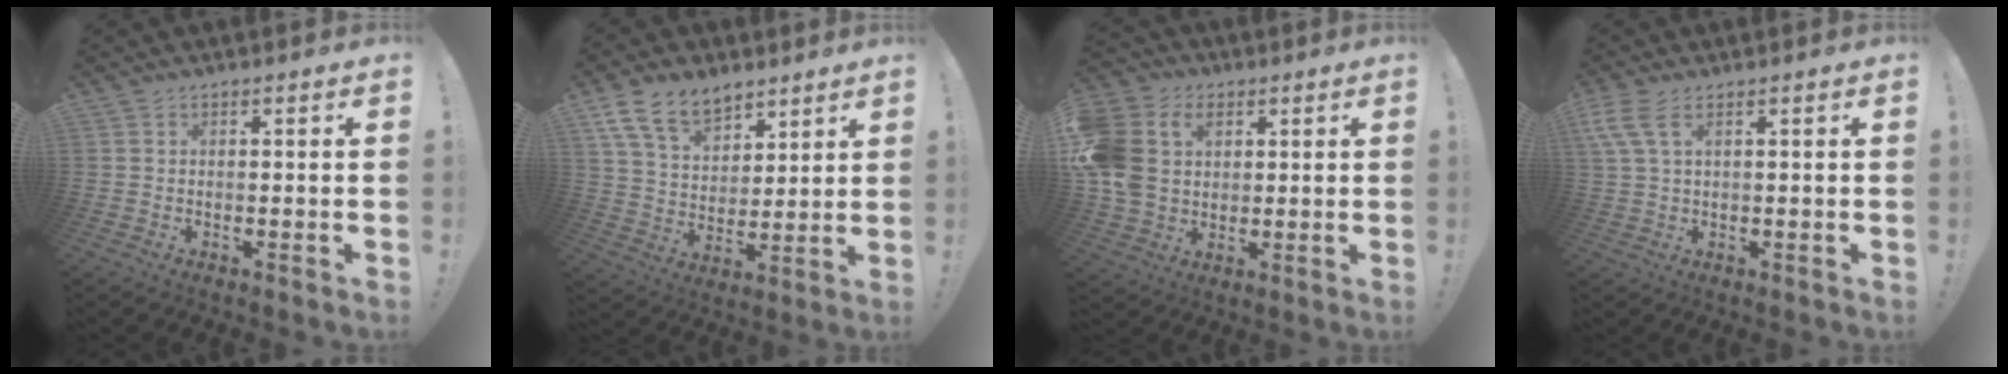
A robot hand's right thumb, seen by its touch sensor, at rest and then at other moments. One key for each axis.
{"total": 14.3, "fx": 9.5, "fy": 8.4, "fz": 6.5, "tx": -0.121, "ty": -0.048, "tz": 0.182}
{"total": 15.2, "fx": 3.7, "fy": 12.1, "fz": 8.4, "tx": -0.191, "ty": -0.013, "tz": 0.073}
{"total": 6.4, "fx": 3.1, "fy": 2.5, "fz": 5.0, "tx": -0.108, "ty": -0.004, "tz": 0.061}